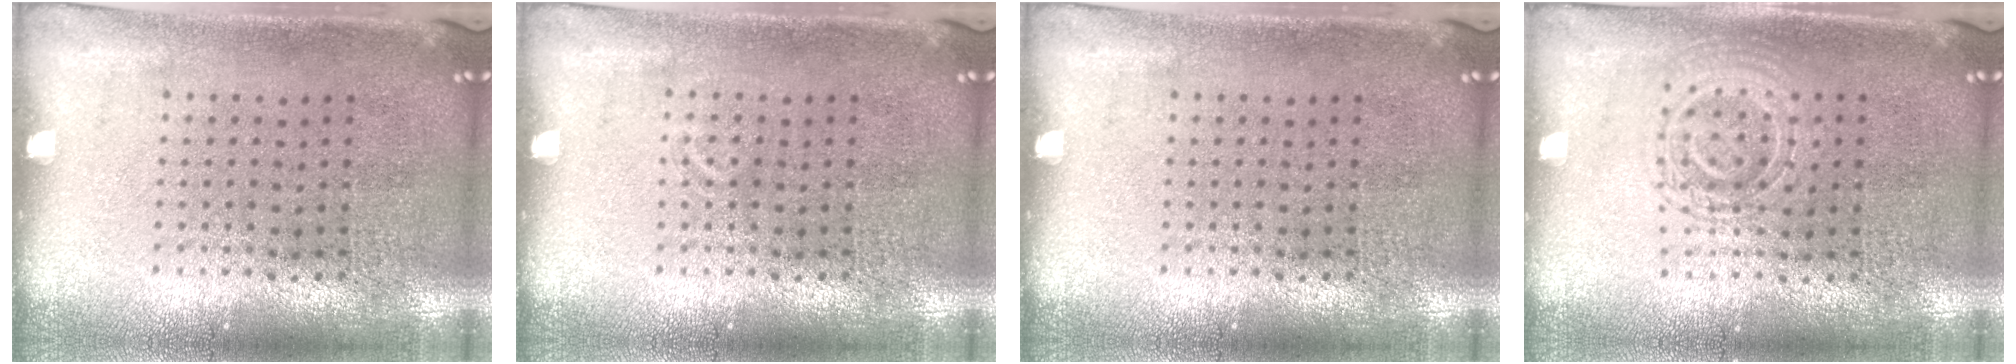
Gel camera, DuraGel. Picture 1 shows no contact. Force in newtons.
{"total": 0.6, "press": 0.5, "slide": 0.3}
{"total": 0.0}
{"total": 1.4, "press": 1.3, "slide": 0.3}